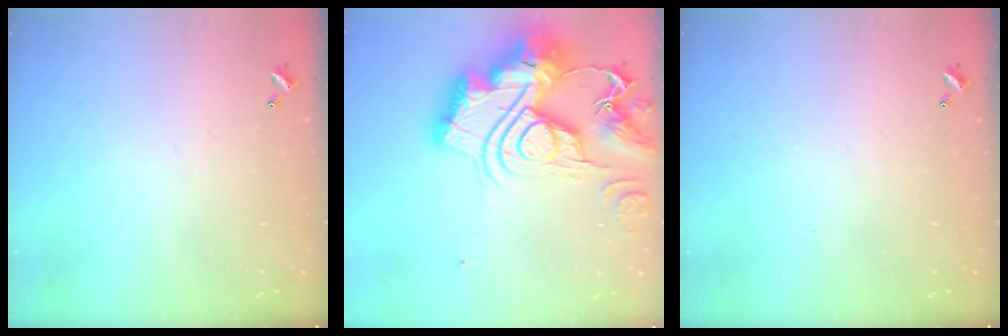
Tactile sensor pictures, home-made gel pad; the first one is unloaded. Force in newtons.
{"total": 0.6, "press": 0.6, "slide": 0.0}
{"total": 0.0}